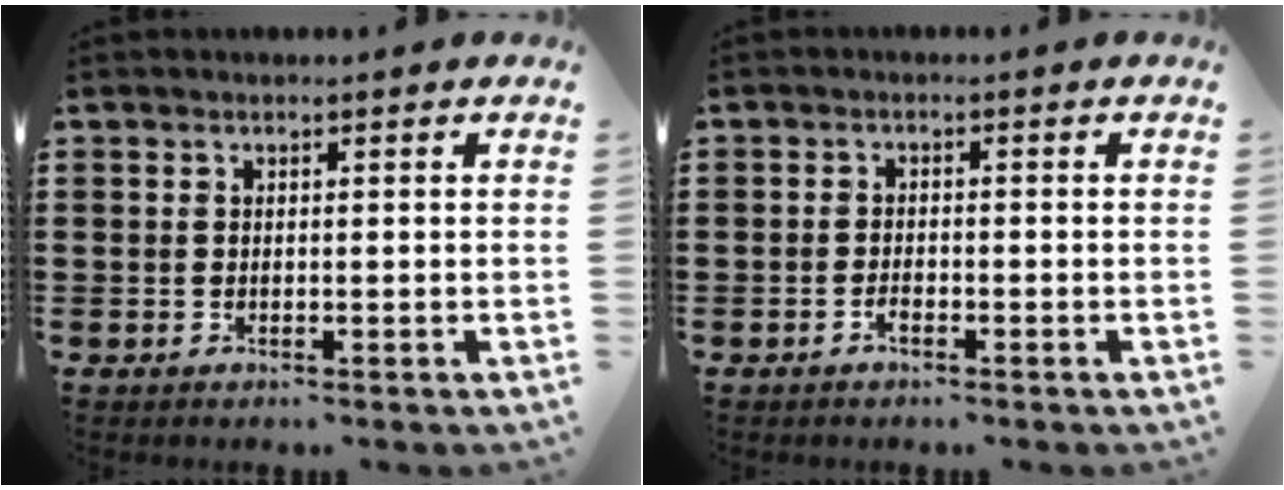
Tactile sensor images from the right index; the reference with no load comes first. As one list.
[{"total": 1.4, "force": [-1.0, 0.5, 0.9], "torque": [-0.020, -0.002, -0.017]}]